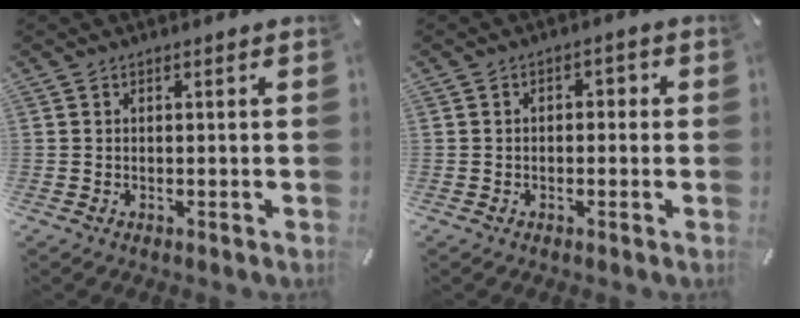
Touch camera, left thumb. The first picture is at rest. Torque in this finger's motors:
{"motor_torque": [-0.03, -0.12, -0.01, 0.02, 0.04]}